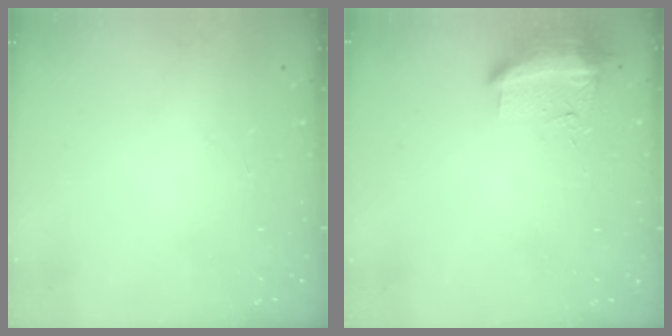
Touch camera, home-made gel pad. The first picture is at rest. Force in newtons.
{"total": 19.3, "press": 12.1, "slide": 15.1}